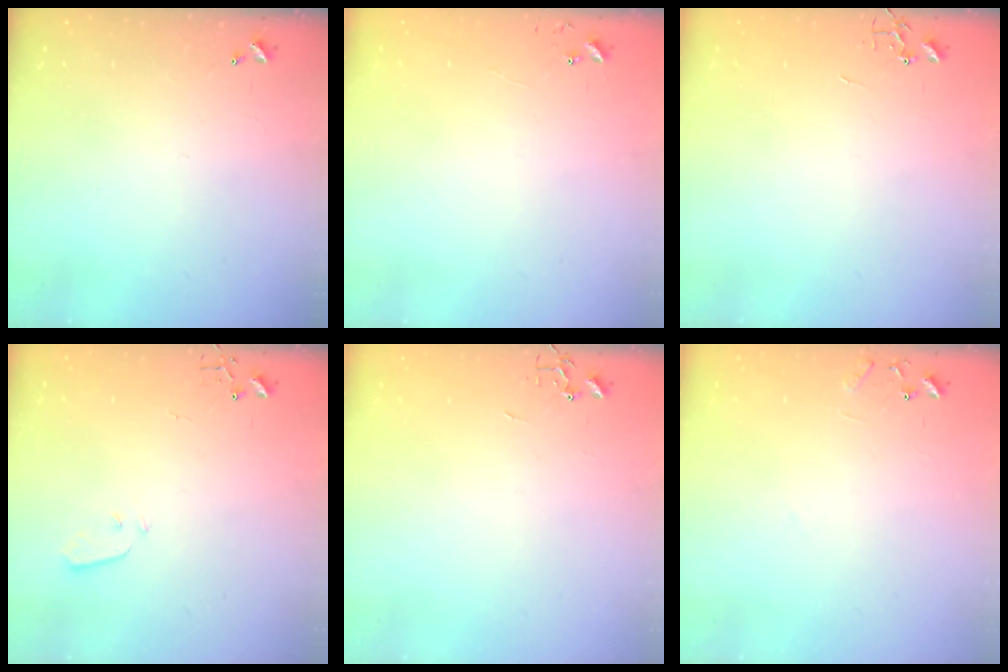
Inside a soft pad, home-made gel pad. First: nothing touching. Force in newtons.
{"total": 4.7, "press": 4.7, "slide": 0.5}
{"total": 0.0}
{"total": 3.2, "press": 3.2, "slide": 0.1}
{"total": 0.0}
{"total": 8.3, "press": 8.3, "slide": 0.6}